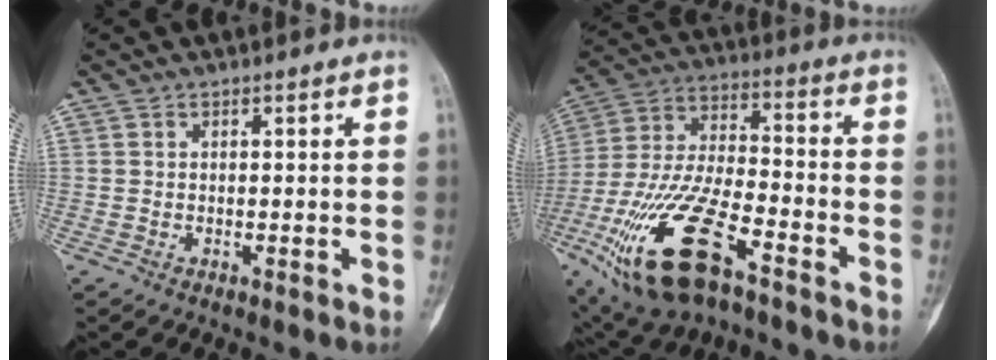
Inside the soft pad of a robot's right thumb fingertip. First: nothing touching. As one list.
[{"total": 23.1, "force": [-11.9, 9.1, 17.5], "torque": [-0.395, 0.032, -0.215]}]